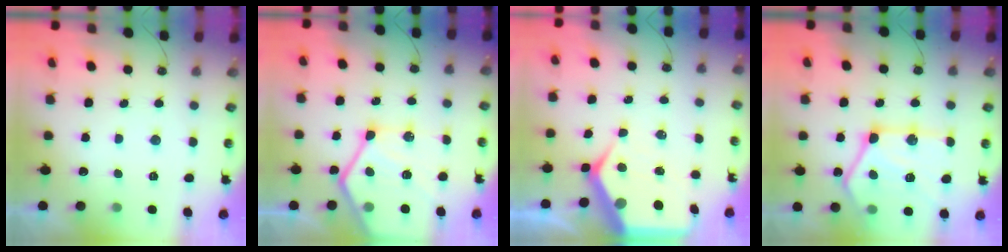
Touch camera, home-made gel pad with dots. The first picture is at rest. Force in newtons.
{"total": 19.5, "press": 19.4, "slide": 1.8}
{"total": 11.5, "press": 11.4, "slide": 0.9}
{"total": 21.9, "press": 21.8, "slide": 2.0}